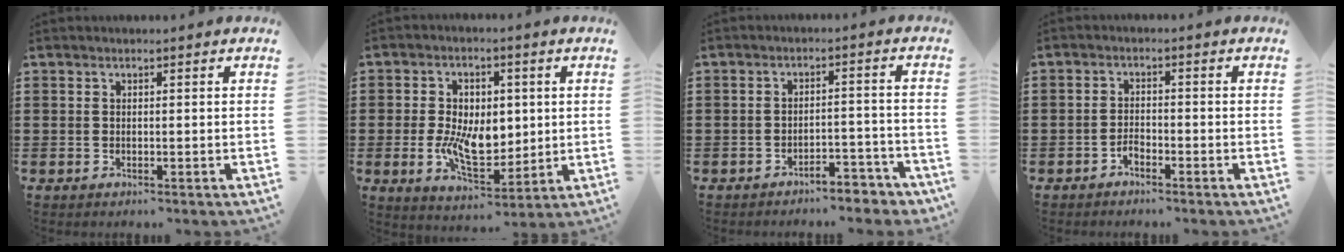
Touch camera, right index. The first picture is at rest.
{"total": 9.0, "force": [-0.2, 5.8, 7.0], "torque": [-0.132, 0.005, -0.004]}
{"total": 4.1, "force": [-3.9, 0.5, 1.0], "torque": [-0.020, 0.006, -0.080]}
{"total": 1.7, "force": [-1.4, 0.8, 0.6], "torque": [-0.017, 0.001, -0.028]}